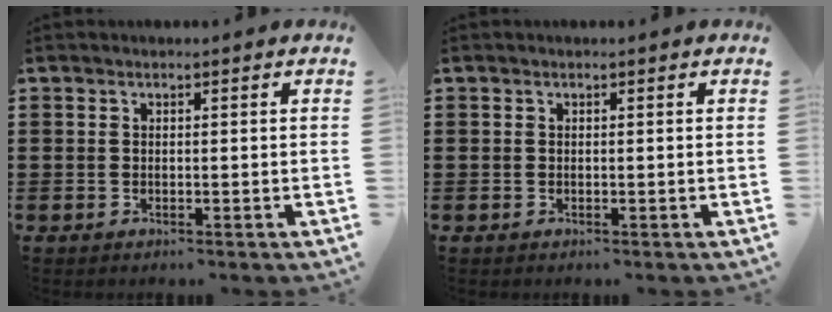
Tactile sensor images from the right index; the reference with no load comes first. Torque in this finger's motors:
{"motor_torque": [0.03, 0.63, 0.03, 0.02]}